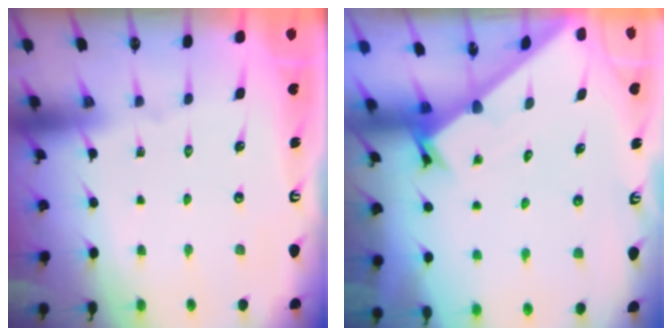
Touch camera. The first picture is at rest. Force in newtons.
{"total": 1.7, "press": 1.7, "slide": 0.1}